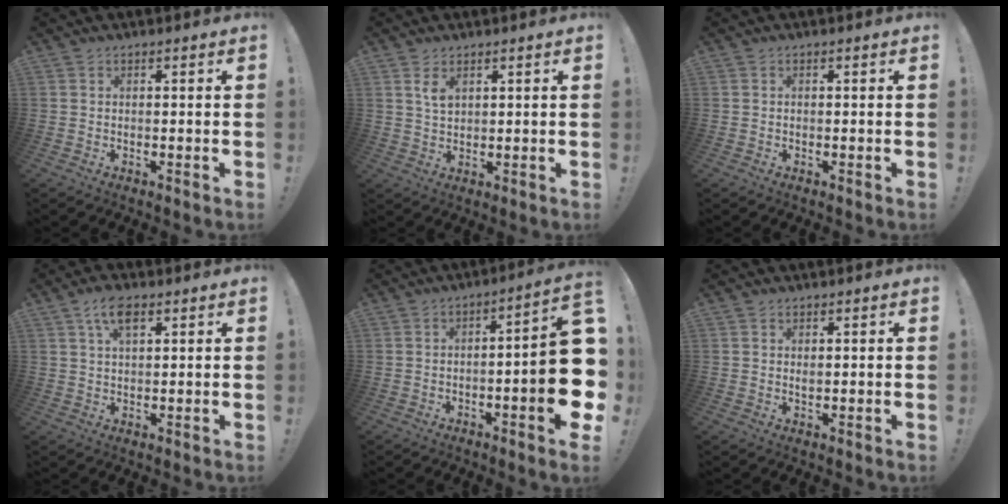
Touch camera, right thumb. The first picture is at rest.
{"total": 4.1, "force": [2.1, 2.3, 2.6], "torque": [-0.041, -0.010, 0.036]}
{"total": 0.0}
{"total": 6.3, "force": [3.0, 3.0, 4.7], "torque": [-0.082, 0.000, 0.053]}
{"total": 15.9, "force": [-1.9, 3.3, 15.4], "torque": [-0.200, 0.001, -0.023]}
{"total": 1.0, "force": [0.6, 0.6, 0.5], "torque": [0.003, -0.004, 0.008]}